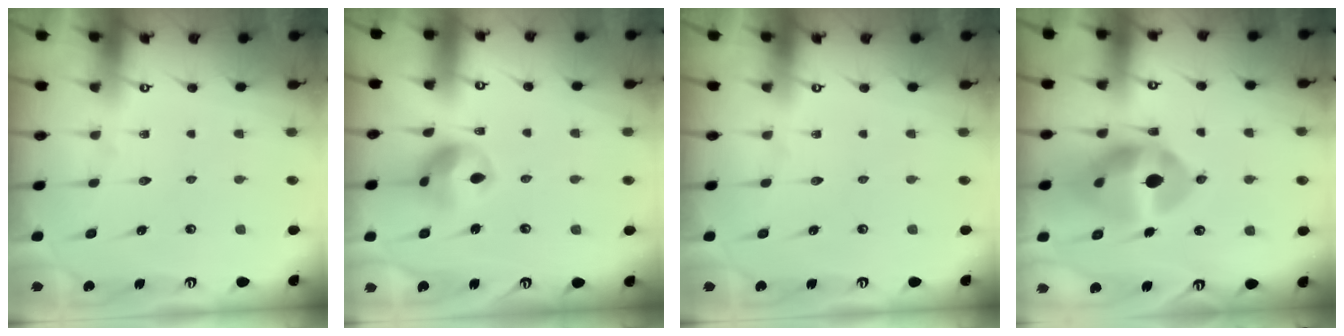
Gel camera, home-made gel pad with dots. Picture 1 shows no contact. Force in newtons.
{"total": 10.3, "press": 10.2, "slide": 1.5}
{"total": 0.0}
{"total": 13.9, "press": 13.8, "slide": 1.7}